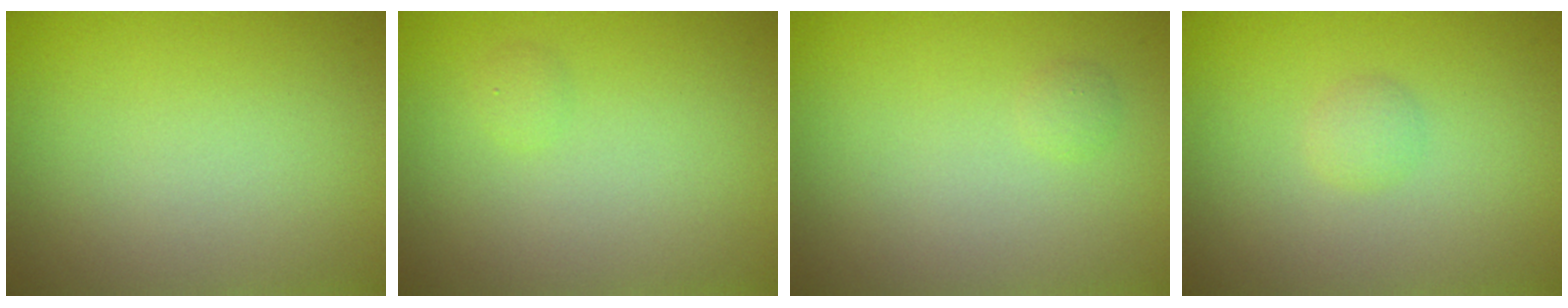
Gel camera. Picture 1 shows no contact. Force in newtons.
{"total": 0.6, "press": 0.6, "slide": 0.1}
{"total": 0.6, "press": 0.6, "slide": 0.0}
{"total": 1.0, "press": 1.0, "slide": 0.0}